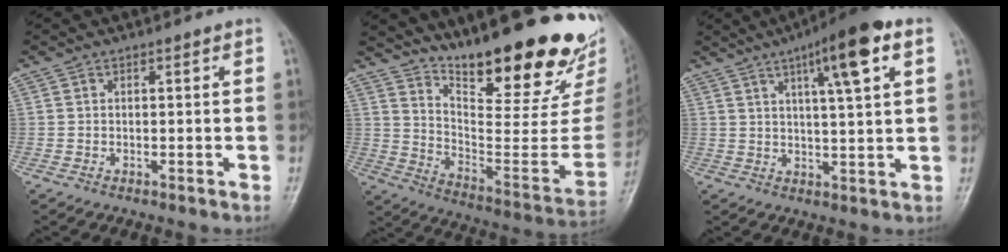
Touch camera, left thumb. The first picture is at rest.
{"total": 27.7, "force": [20.8, 6.6, 17.1], "torque": [-0.230, -0.133, 0.307]}
{"total": 15.0, "force": [7.3, 2.3, 12.9], "torque": [-0.202, -0.014, 0.113]}